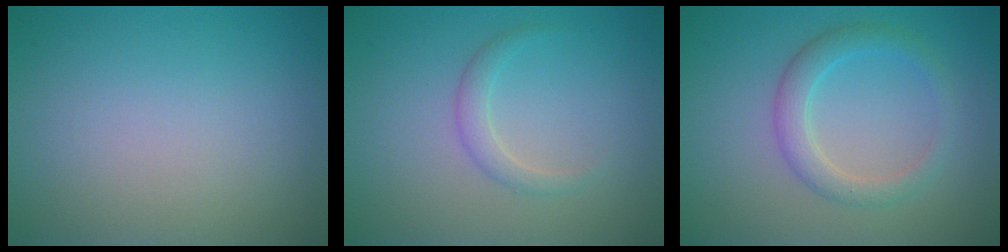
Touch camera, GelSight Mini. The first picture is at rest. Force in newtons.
{"total": 1.5, "press": 1.5, "slide": 0.1}
{"total": 2.8, "press": 2.8, "slide": 0.3}